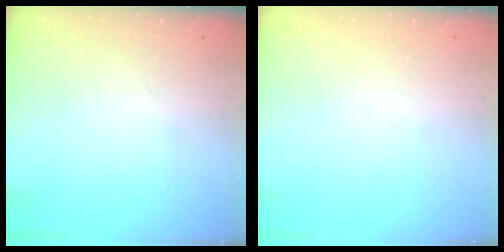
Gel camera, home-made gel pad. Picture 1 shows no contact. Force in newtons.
{"total": 0.0}